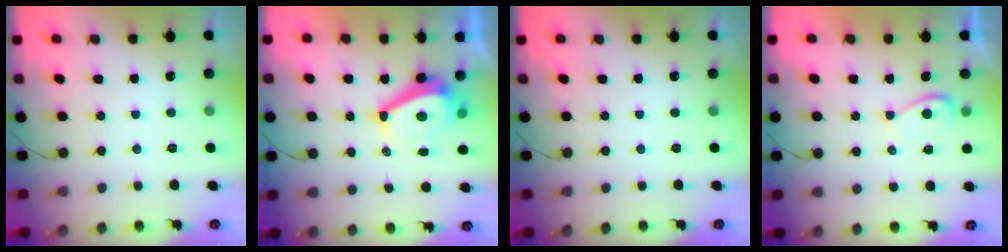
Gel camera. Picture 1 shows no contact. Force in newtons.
{"total": 8.5, "press": 8.4, "slide": 0.7}
{"total": 0.0}
{"total": 2.3, "press": 2.3, "slide": 0.5}